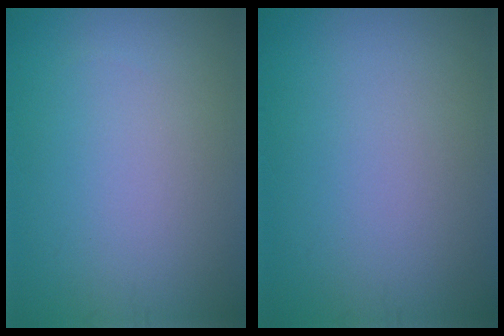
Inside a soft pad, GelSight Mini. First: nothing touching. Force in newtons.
{"total": 0.0}